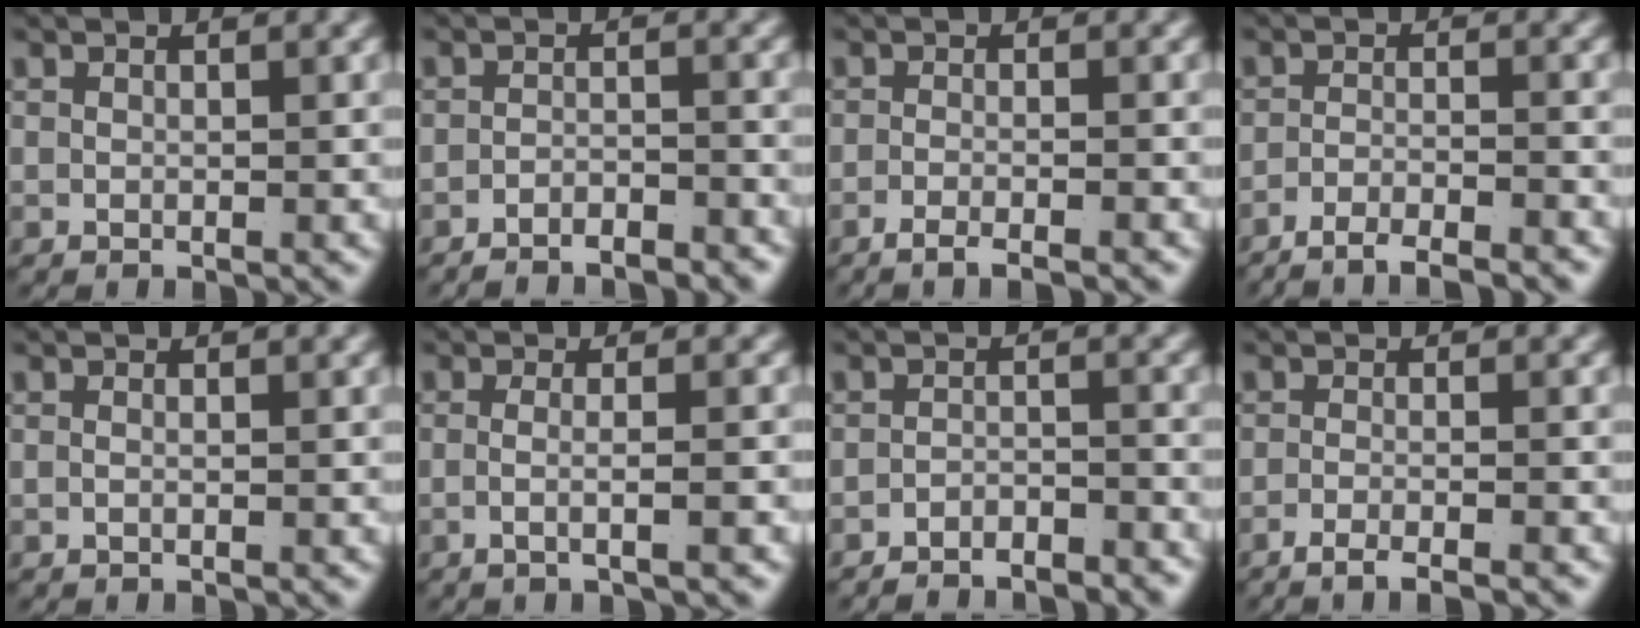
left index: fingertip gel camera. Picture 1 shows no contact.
{"total": 3.6, "force": [-3.5, 0.3, 0.3], "torque": [0.001, -0.014, -0.057]}
{"total": 2.9, "force": [-2.6, 0.3, 1.3], "torque": [-0.024, -0.005, -0.043]}
{"total": 4.7, "force": [-4.4, 0.5, 1.5], "torque": [-0.019, -0.015, -0.067]}
{"total": 0.5, "force": [-0.3, -0.3, 0.3], "torque": [-0.008, -0.005, -0.003]}
{"total": 2.2, "force": [-1.1, -0.6, 1.8], "torque": [-0.046, -0.012, -0.014]}
{"total": 3.7, "force": [-3.6, 0.4, 0.2], "torque": [0.005, -0.015, -0.060]}
{"total": 3.2, "force": [-2.9, 0.2, 1.4], "torque": [-0.025, -0.006, -0.047]}